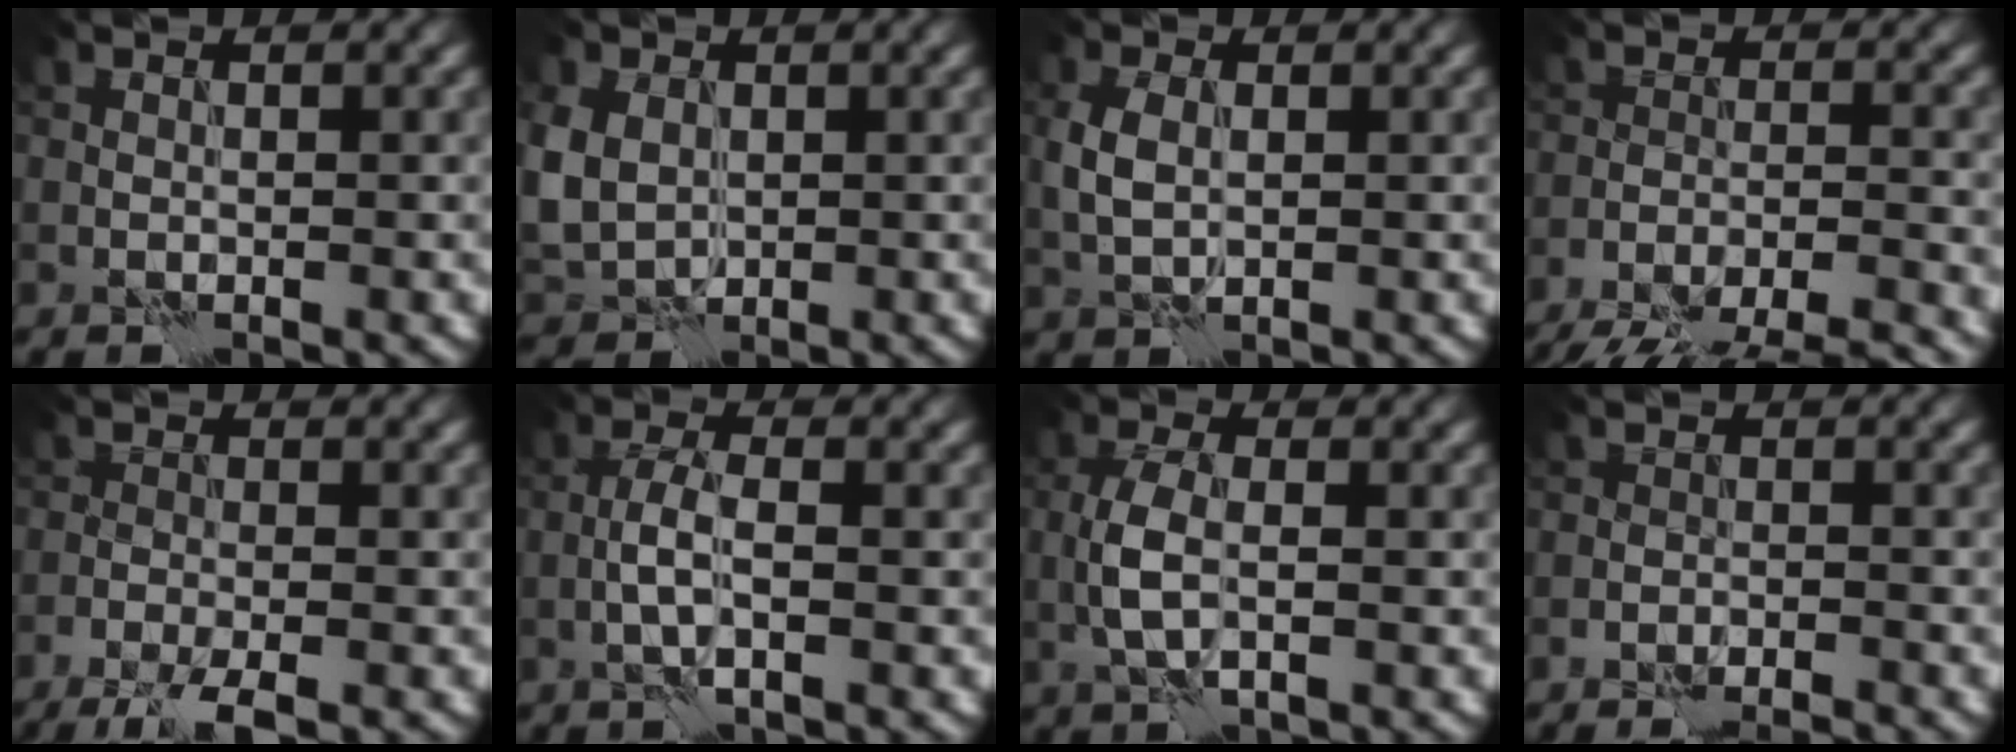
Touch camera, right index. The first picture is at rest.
{"total": 5.8, "force": [0.7, 4.7, 3.4], "torque": [-0.103, 0.003, 0.018]}
{"total": 2.8, "force": [0.3, 1.7, 2.2], "torque": [-0.056, 0.003, 0.005]}
{"total": 11.6, "force": [-10.5, 2.5, 4.2], "torque": [-0.057, -0.011, -0.150]}
{"total": 4.9, "force": [-3.5, 0.9, 3.3], "torque": [-0.062, -0.016, -0.064]}
{"total": 2.7, "force": [-0.8, 0.7, 2.5], "torque": [-0.053, 0.006, -0.019]}
{"total": 3.4, "force": [-0.3, 1.4, 3.0], "torque": [-0.069, 0.003, -0.008]}
{"total": 3.6, "force": [-3.3, 0.6, 1.2], "torque": [-0.017, 0.009, -0.044]}